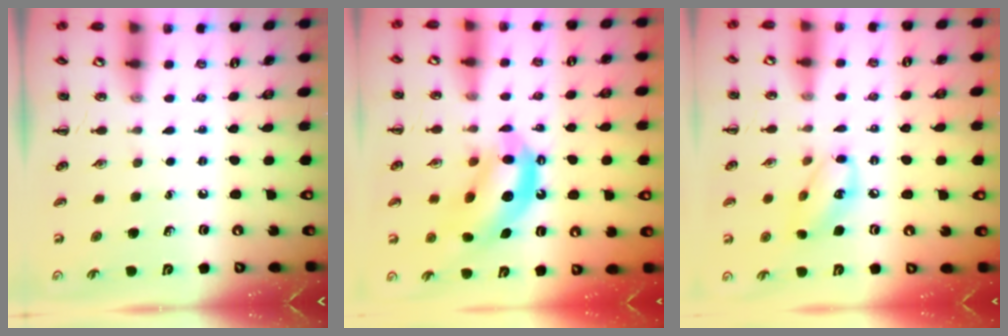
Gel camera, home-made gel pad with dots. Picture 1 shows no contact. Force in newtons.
{"total": 12.0, "press": 11.5, "slide": 3.3}
{"total": 10.0, "press": 9.9, "slide": 1.0}